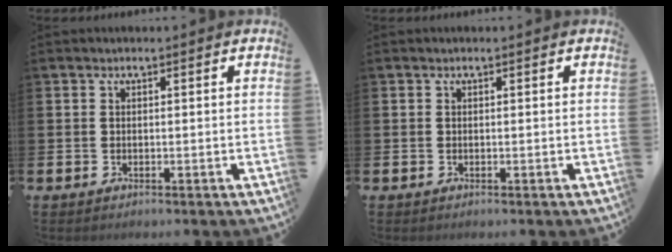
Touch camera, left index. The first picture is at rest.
{"total": 0.0}